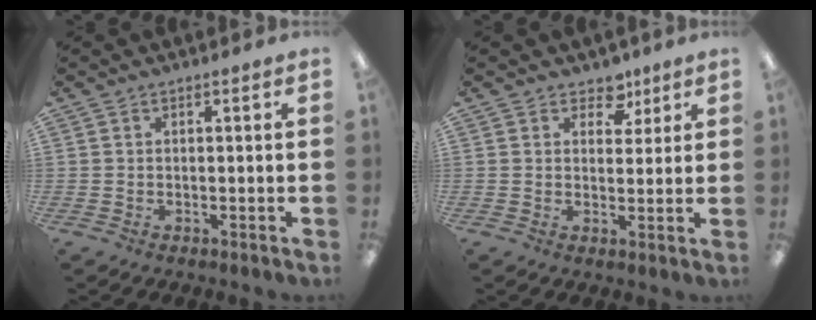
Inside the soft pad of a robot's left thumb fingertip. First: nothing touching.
{"total": 5.5, "force": [3.5, 3.6, 2.0], "torque": [-0.012, -0.018, 0.058]}